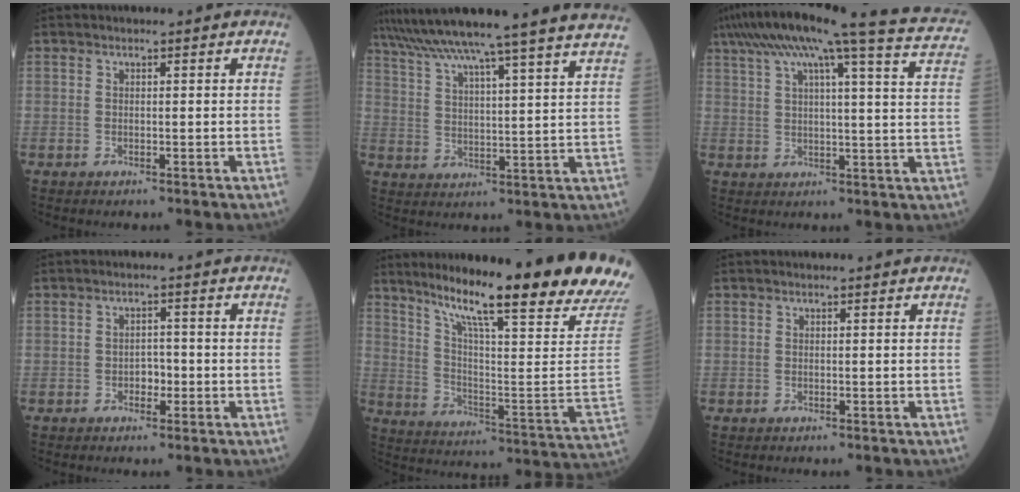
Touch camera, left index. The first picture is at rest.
{"total": 26.4, "force": [23.8, -2.0, 11.2], "torque": [-0.193, -0.037, 0.318]}
{"total": 25.8, "force": [21.2, 0.4, 14.8], "torque": [-0.243, -0.006, 0.265]}
{"total": 2.1, "force": [-0.8, 1.4, 1.4], "torque": [-0.016, 0.006, -0.015]}
{"total": 25.4, "force": [19.7, -1.0, 16.0], "torque": [-0.252, -0.067, 0.273]}
{"total": 0.0}